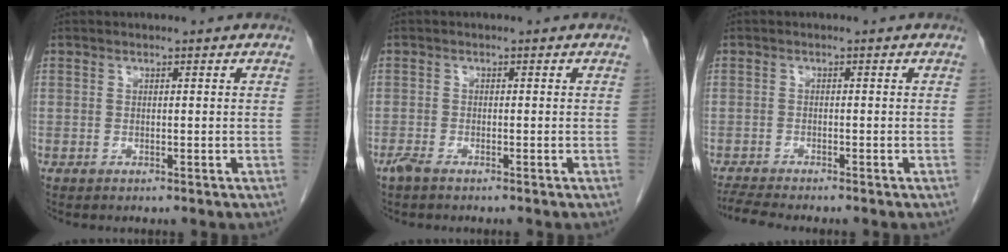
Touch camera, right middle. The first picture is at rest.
{"total": 1.7, "force": [-1.4, 0.3, 1.0], "torque": [-0.024, -0.003, -0.028]}
{"total": 4.8, "force": [-4.4, -0.1, 1.9], "torque": [-0.034, -0.014, -0.073]}